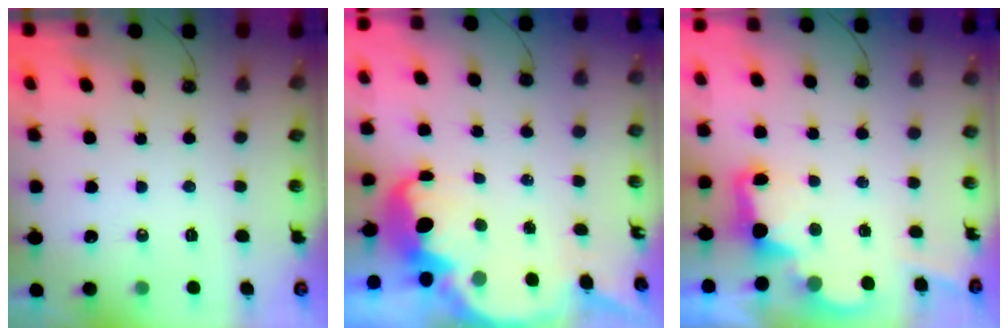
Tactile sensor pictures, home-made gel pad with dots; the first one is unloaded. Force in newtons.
{"total": 5.8, "press": 5.8, "slide": 0.3}
{"total": 3.0, "press": 2.9, "slide": 0.6}